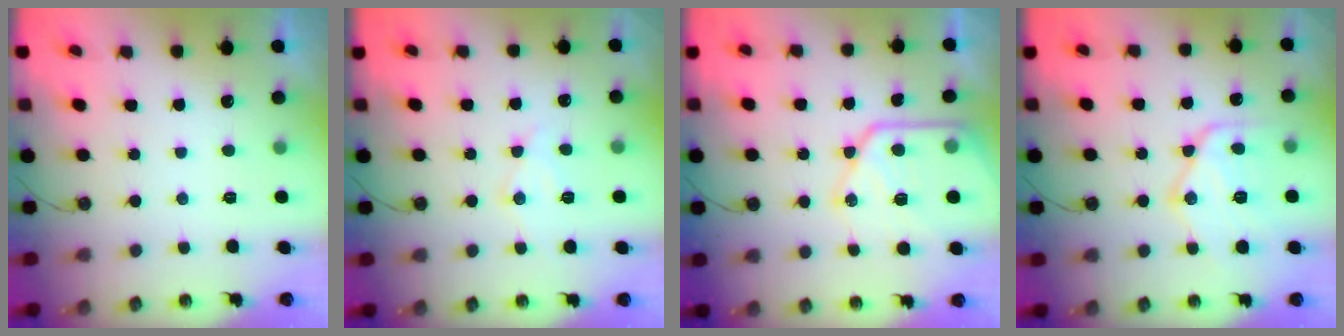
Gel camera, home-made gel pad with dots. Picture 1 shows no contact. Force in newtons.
{"total": 9.5, "press": 9.5, "slide": 0.7}
{"total": 16.3, "press": 16.3, "slide": 1.5}
{"total": 16.9, "press": 16.8, "slide": 1.5}